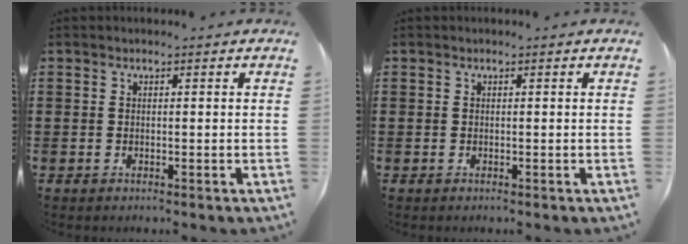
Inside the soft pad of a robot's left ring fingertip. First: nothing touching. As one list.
[{"total": 0.0}]